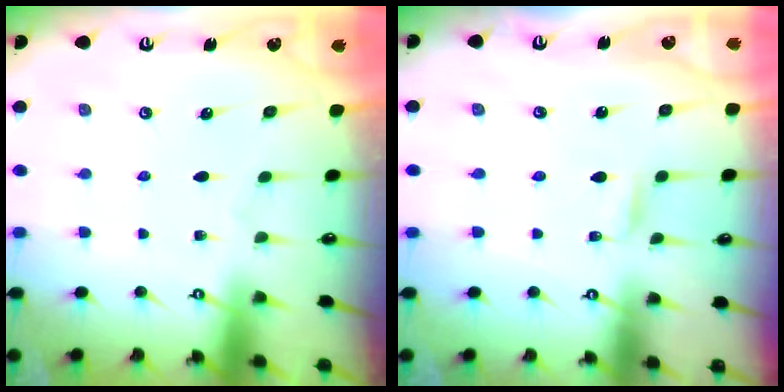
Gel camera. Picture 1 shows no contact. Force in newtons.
{"total": 1.3, "press": 1.3, "slide": 0.2}